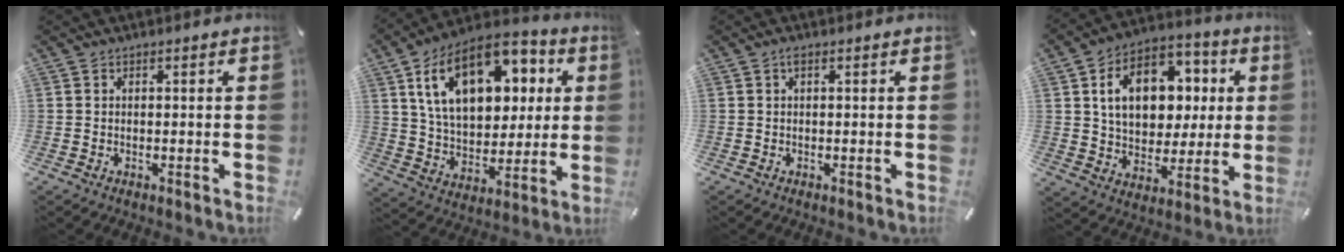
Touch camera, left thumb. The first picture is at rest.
{"total": 21.4, "force": [8.7, 13.5, 14.2], "torque": [-0.251, -0.026, 0.152]}
{"total": 0.9, "force": [0.2, 0.3, 0.9], "torque": [-0.019, 0.002, 0.003]}
{"total": 15.2, "force": [3.4, 11.9, 8.9], "torque": [-0.141, -0.004, 0.067]}